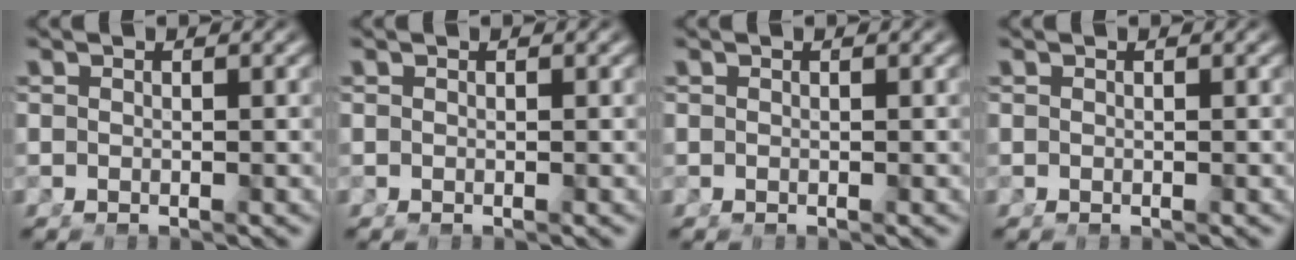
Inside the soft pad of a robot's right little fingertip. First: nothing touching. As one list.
[{"total": 0.0}, {"total": 0.0}, {"total": 0.0}]